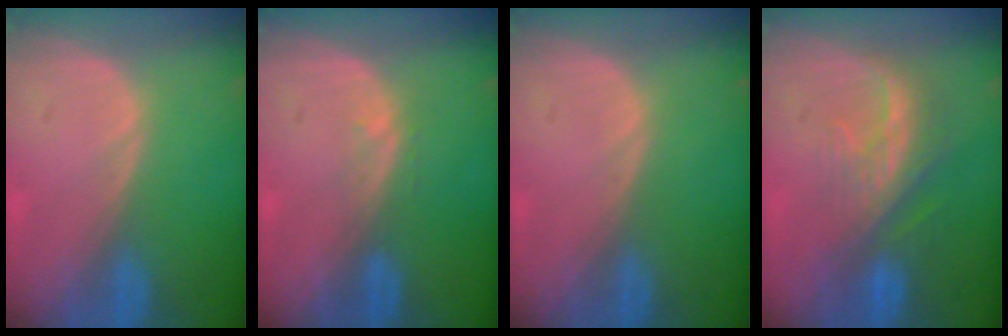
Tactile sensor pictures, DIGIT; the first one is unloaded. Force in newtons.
{"total": 1.0, "press": 1.0, "slide": 0.2}
{"total": 0.0}
{"total": 8.1, "press": 7.4, "slide": 3.3}